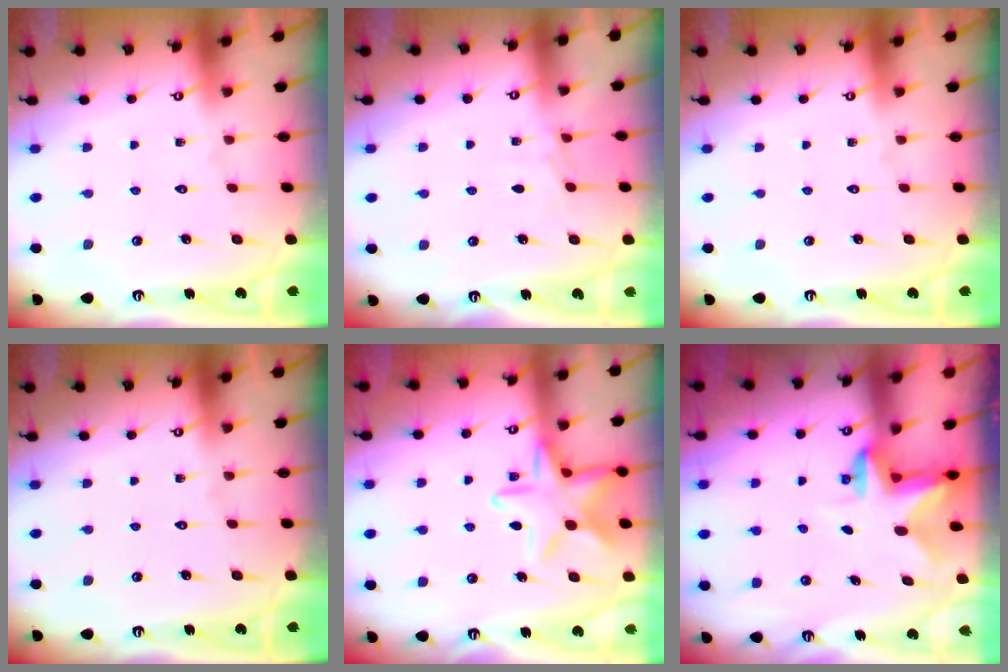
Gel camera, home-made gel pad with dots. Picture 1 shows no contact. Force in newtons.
{"total": 3.2, "press": 3.1, "slide": 0.6}
{"total": 0.0}
{"total": 0.0}
{"total": 14.5, "press": 14.5, "slide": 0.9}
{"total": 2.3, "press": 2.3, "slide": 0.4}